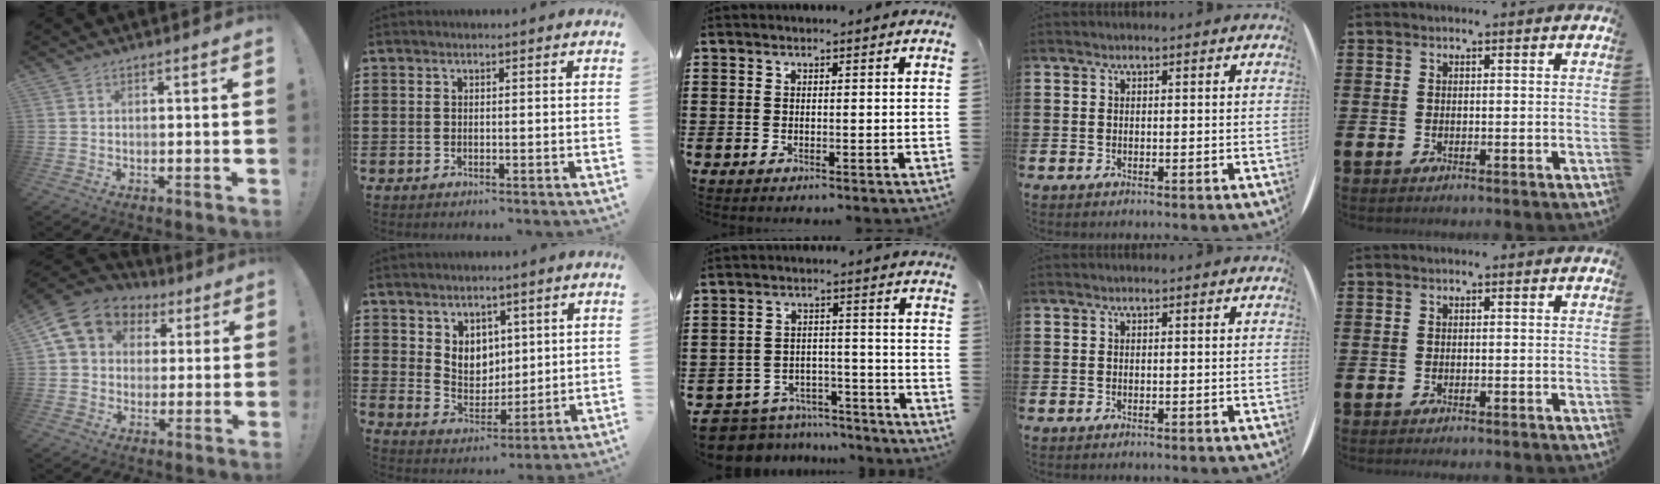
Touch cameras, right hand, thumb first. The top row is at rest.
{"thumb": {"total": 11.4, "force": [4.1, 9.3, 5.2], "torque": [-0.076, -0.013, 0.083]}, "index": {"total": 5.5, "force": [3.2, 4.3, 1.3], "torque": [-0.040, -0.002, 0.058]}, "middle": {"total": 6.7, "force": [-6.6, 1.2, 0.5], "torque": [-0.024, 0.014, -0.137]}}